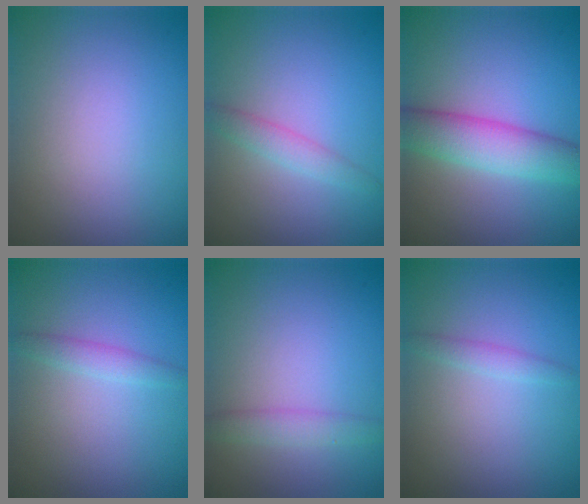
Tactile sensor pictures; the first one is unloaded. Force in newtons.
{"total": 1.7, "press": 1.7, "slide": 0.1}
{"total": 5.2, "press": 5.2, "slide": 0.2}
{"total": 1.5, "press": 1.5, "slide": 0.0}
{"total": 1.9, "press": 1.9, "slide": 0.1}
{"total": 1.2, "press": 1.2, "slide": 0.0}